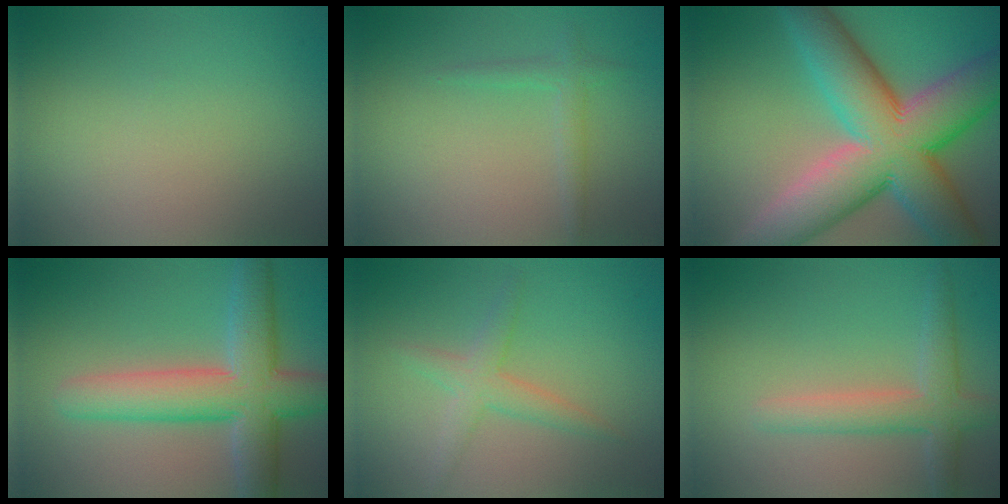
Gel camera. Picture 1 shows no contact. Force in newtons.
{"total": 1.3, "press": 1.3, "slide": 0.0}
{"total": 14.6, "press": 14.6, "slide": 0.7}
{"total": 7.8, "press": 7.8, "slide": 0.5}
{"total": 2.5, "press": 2.5, "slide": 0.0}
{"total": 3.4, "press": 3.4, "slide": 0.3}